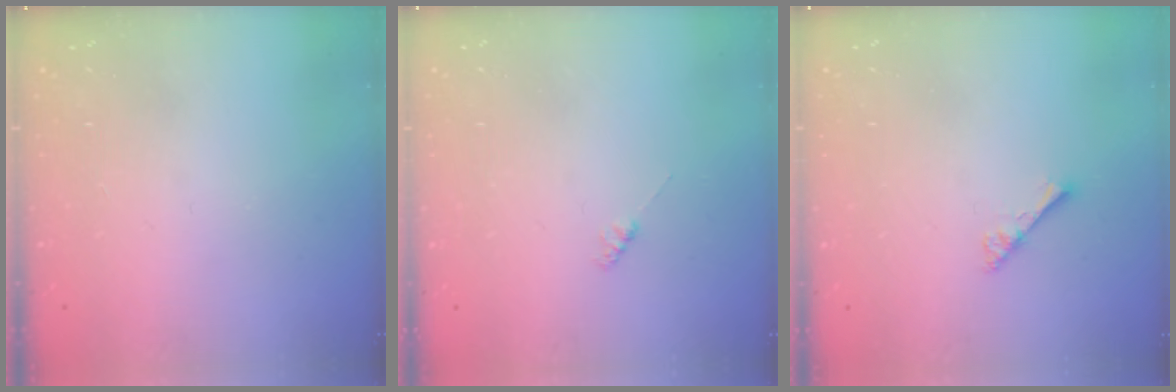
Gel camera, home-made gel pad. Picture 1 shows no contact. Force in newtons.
{"total": 2.3, "press": 2.3, "slide": 0.3}
{"total": 3.3, "press": 3.2, "slide": 0.4}